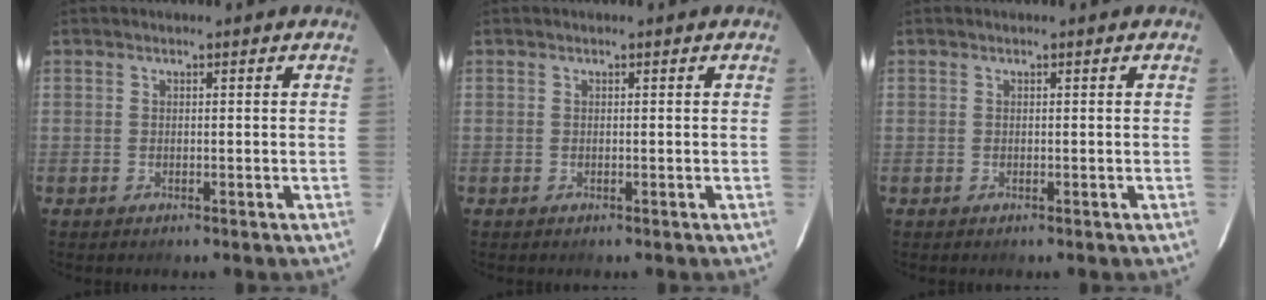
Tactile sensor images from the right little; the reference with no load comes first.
{"total": 0.0}
{"total": 0.0}